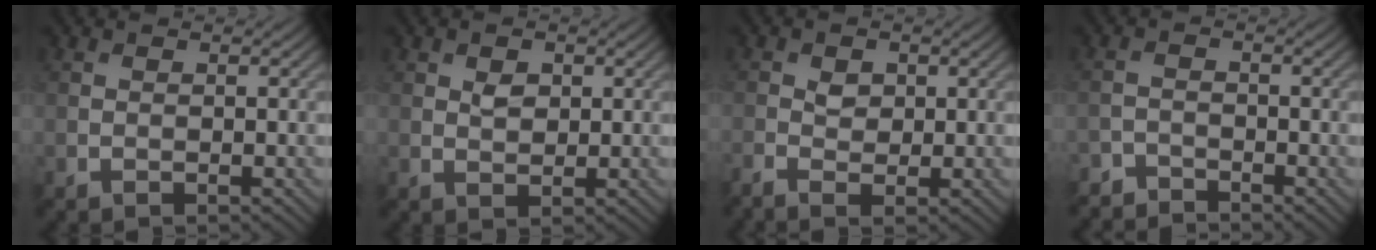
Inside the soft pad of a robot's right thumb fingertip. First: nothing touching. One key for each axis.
{"total": 1.9, "fx": 0.7, "fy": 1.3, "fz": 1.2, "tx": -0.020, "ty": -0.003, "tz": 0.013}
{"total": 2.1, "fx": -0.2, "fy": 1.5, "fz": 1.5, "tx": -0.033, "ty": 0.001, "tz": -0.007}
{"total": 2.8, "fx": -2.7, "fy": 0.6, "fz": 0.1, "tx": 0.003, "ty": -0.002, "tz": -0.059}